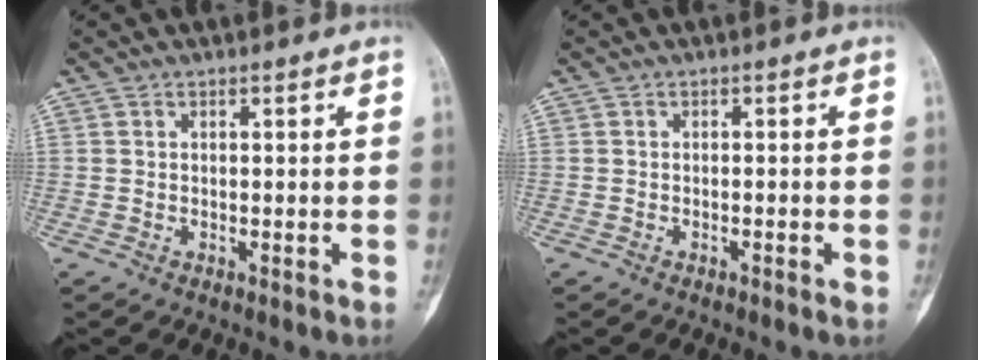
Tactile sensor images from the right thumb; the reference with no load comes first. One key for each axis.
{"total": 0.9, "fx": -0.5, "fy": 0.1, "fz": 0.7, "tx": -0.014, "ty": 0.004, "tz": -0.006}